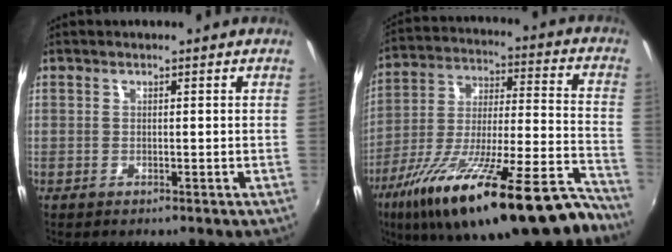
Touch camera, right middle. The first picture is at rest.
{"total": 31.4, "force": [-22.1, 7.3, 21.1], "torque": [-0.337, -0.056, -0.338]}